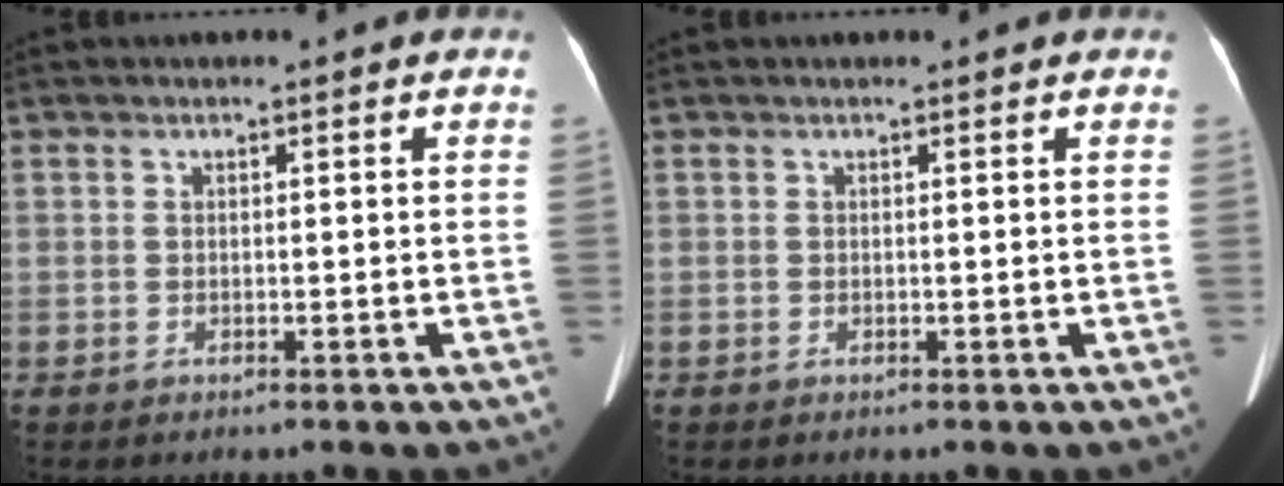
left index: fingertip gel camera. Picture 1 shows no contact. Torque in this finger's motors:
{"motor_torque": [-0.24, -0.02, 0.02, 0.02]}